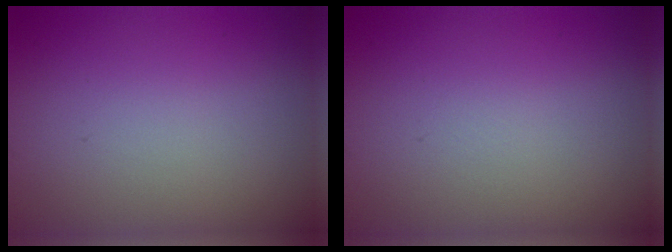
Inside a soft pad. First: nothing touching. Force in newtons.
{"total": 0.0}